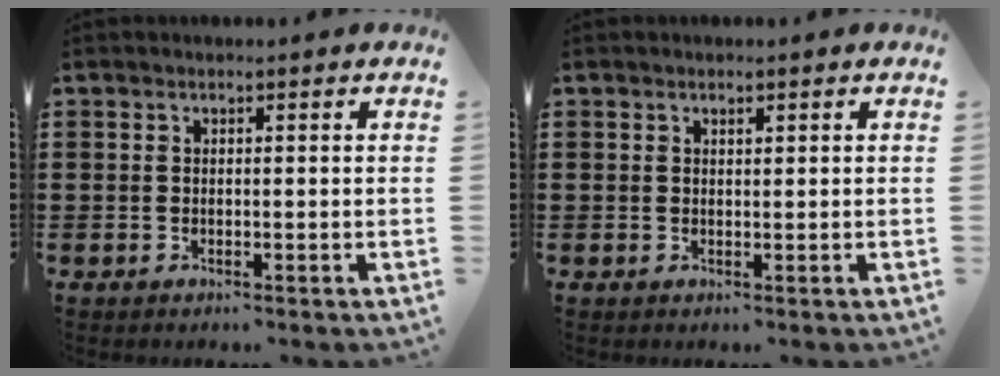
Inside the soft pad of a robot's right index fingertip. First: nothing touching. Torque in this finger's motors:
{"motor_torque": [-0.14, 0.14, 0.00, -0.01]}